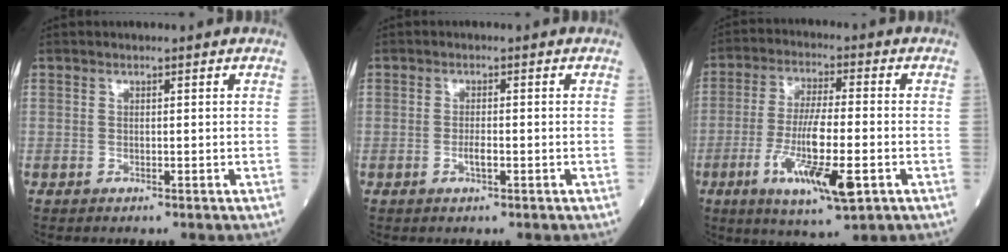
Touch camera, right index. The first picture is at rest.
{"total": 1.6, "force": [-0.4, 0.4, 1.5], "torque": [-0.033, 0.000, -0.006]}
{"total": 12.4, "force": [-4.2, 1.8, 11.6], "torque": [-0.219, -0.021, -0.071]}